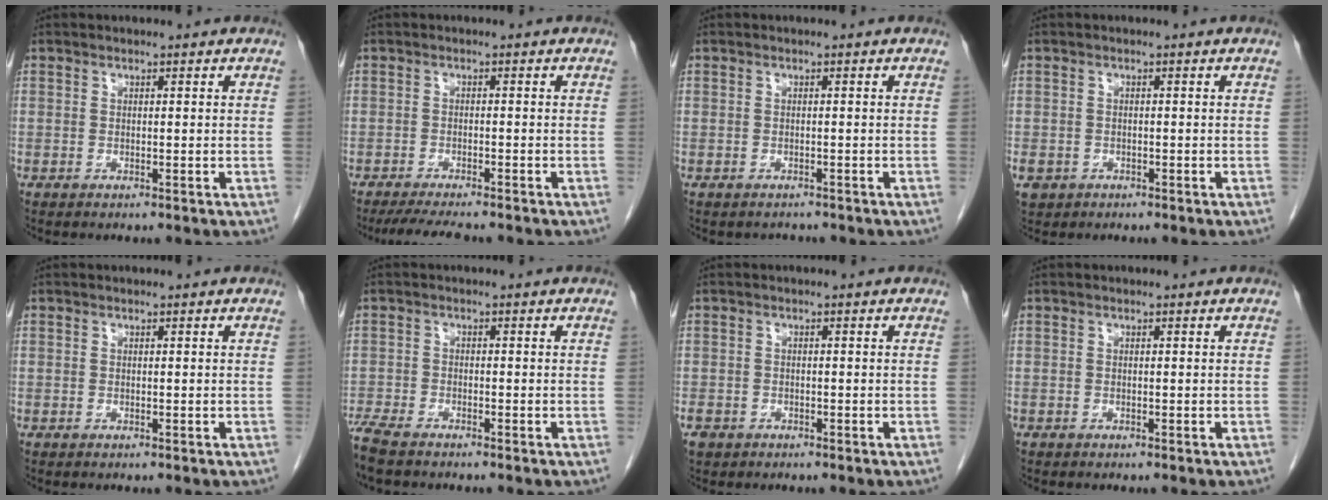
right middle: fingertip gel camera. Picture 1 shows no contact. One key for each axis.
{"total": 6.5, "fx": -5.6, "fy": 0.7, "fz": 3.2, "tx": -0.046, "ty": -0.015, "tz": -0.089}
{"total": 0.9, "fx": -0.8, "fy": 0.0, "fz": -0.2, "tx": -0.002, "ty": -0.006, "tz": -0.013}
{"total": 4.1, "fx": -2.1, "fy": 3.3, "fz": 1.0, "tx": -0.026, "ty": 0.000, "tz": -0.031}
{"total": 0.0}
{"total": 5.8, "fx": -5.0, "fy": 1.2, "fz": 2.7, "tx": -0.058, "ty": -0.016, "tz": -0.094}
{"total": 2.7, "fx": -1.9, "fy": 1.8, "fz": 0.7, "tx": -0.016, "ty": 0.001, "tz": -0.031}
{"total": 0.0}